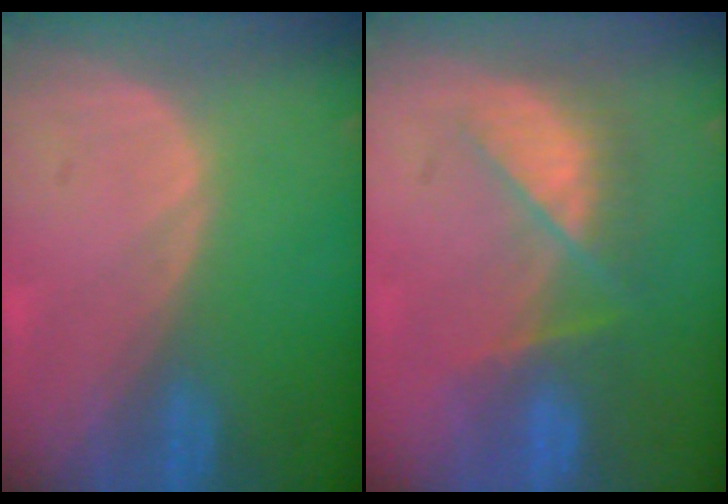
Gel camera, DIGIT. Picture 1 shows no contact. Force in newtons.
{"total": 7.2, "press": 7.0, "slide": 1.7}